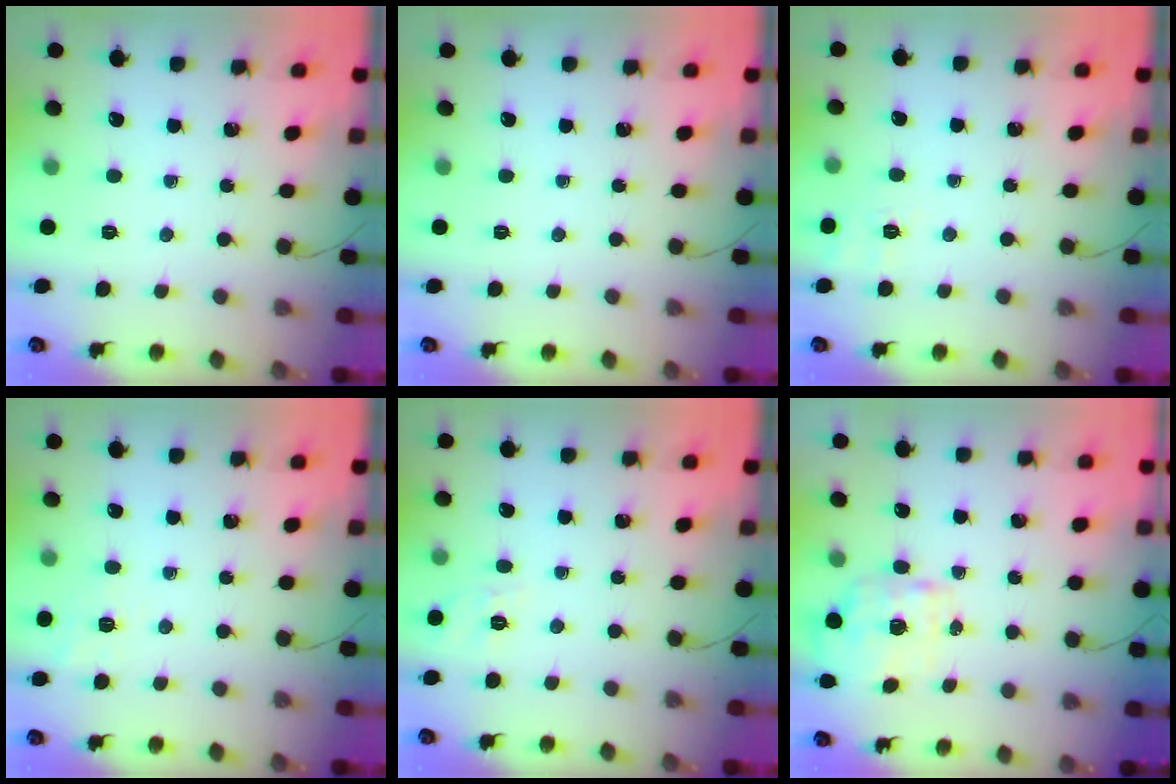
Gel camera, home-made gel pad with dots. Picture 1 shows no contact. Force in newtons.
{"total": 0.0}
{"total": 2.6, "press": 1.6, "slide": 2.1}
{"total": 1.9, "press": 1.0, "slide": 1.6}
{"total": 1.6, "press": 0.0, "slide": 1.6}
{"total": 2.4, "press": 2.1, "slide": 1.2}